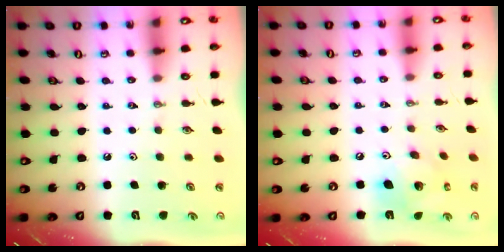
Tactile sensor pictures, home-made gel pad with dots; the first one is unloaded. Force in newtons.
{"total": 14.3, "press": 14.2, "slide": 1.7}